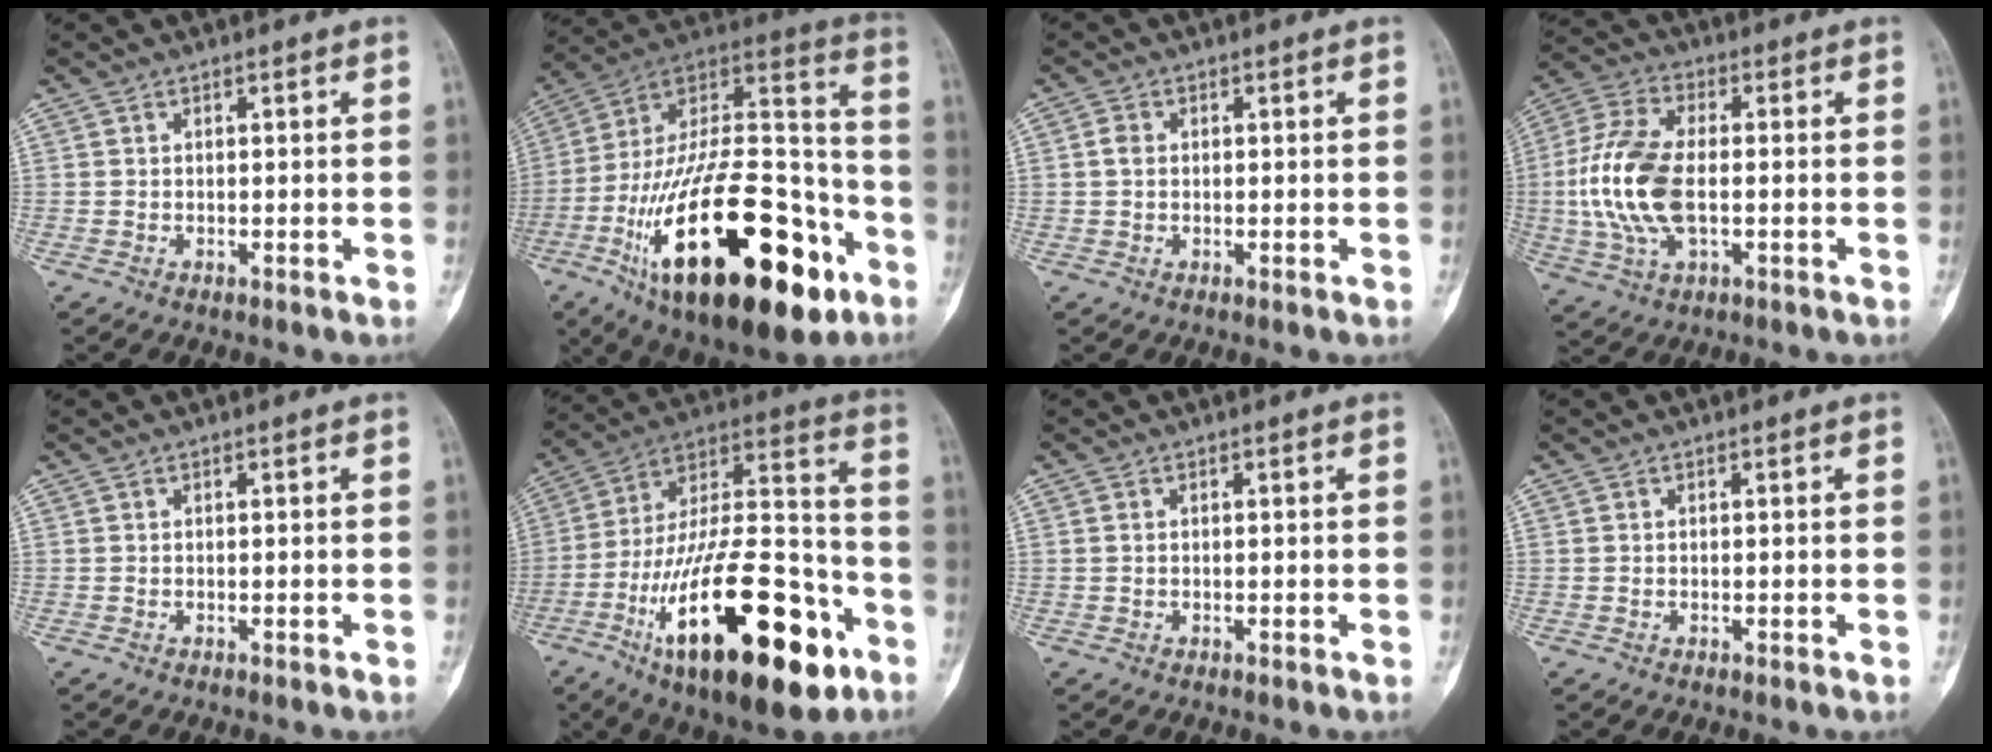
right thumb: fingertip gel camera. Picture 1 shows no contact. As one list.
[{"total": 39.8, "force": [-16.6, 17.0, 31.9], "torque": [-0.535, 0.057, -0.262]}, {"total": 2.1, "force": [0.2, 1.6, 1.4], "torque": [-0.025, 0.002, 0.003]}, {"total": 15.0, "force": [-1.1, 7.9, 12.8], "torque": [-0.279, 0.010, -0.022]}, {"total": 0.0}, {"total": 33.6, "force": [-14.8, 13.1, 27.2], "torque": [-0.445, 0.063, -0.232]}, {"total": 0.6, "force": [0.1, 0.4, 0.5], "torque": [-0.013, 0.001, 0.004]}, {"total": 0.0}]